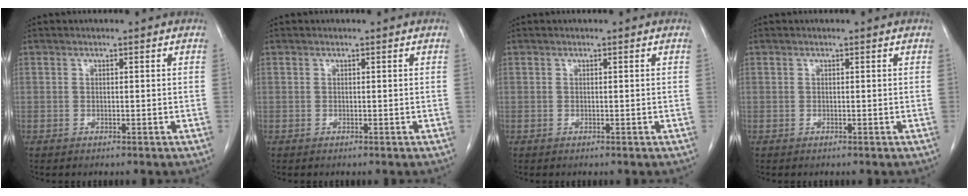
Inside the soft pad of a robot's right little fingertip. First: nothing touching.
{"total": 0.0}
{"total": 0.0}
{"total": 0.0}